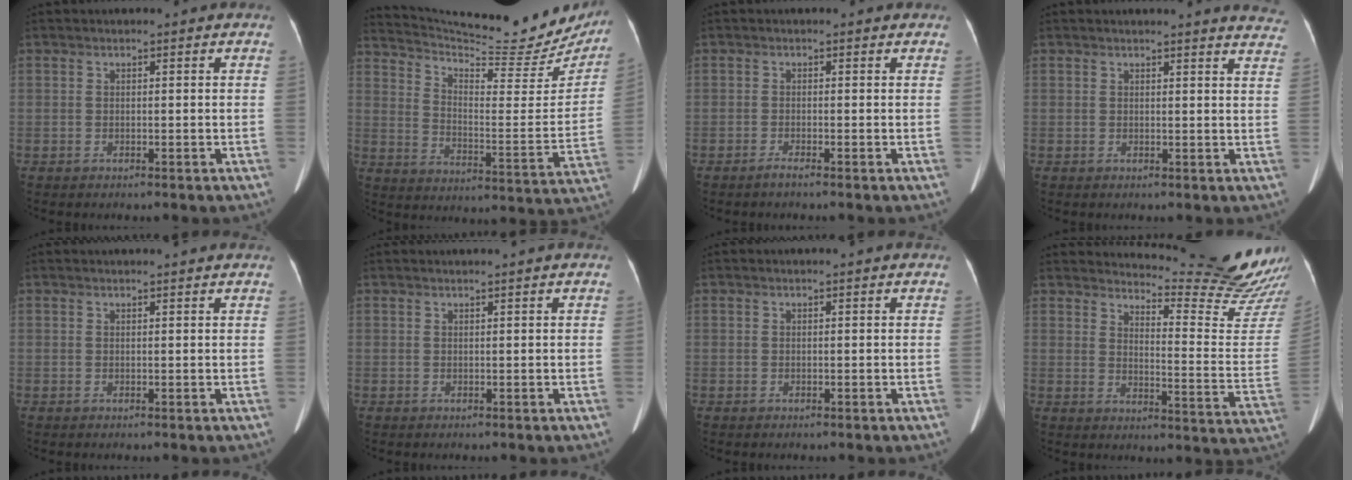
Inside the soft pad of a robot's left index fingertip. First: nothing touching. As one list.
[{"total": 25.1, "force": [23.2, 4.2, 8.5], "torque": [-0.145, -0.080, 0.305]}, {"total": 0.9, "force": [-0.6, 0.0, 0.7], "torque": [-0.016, -0.004, -0.014]}, {"total": 11.9, "force": [11.5, 1.2, 2.9], "torque": [-0.009, -0.062, 0.095]}, {"total": 4.8, "force": [4.5, 0.1, 1.6], "torque": [-0.018, 0.005, 0.044]}, {"total": 2.9, "force": [2.6, -0.5, 1.1], "torque": [-0.011, 0.004, 0.031]}, {"total": 1.6, "force": [1.5, 0.1, 0.6], "torque": [-0.004, 0.001, 0.014]}, {"total": 20.9, "force": [20.0, 0.3, 5.9], "torque": [-0.086, -0.158, 0.226]}]